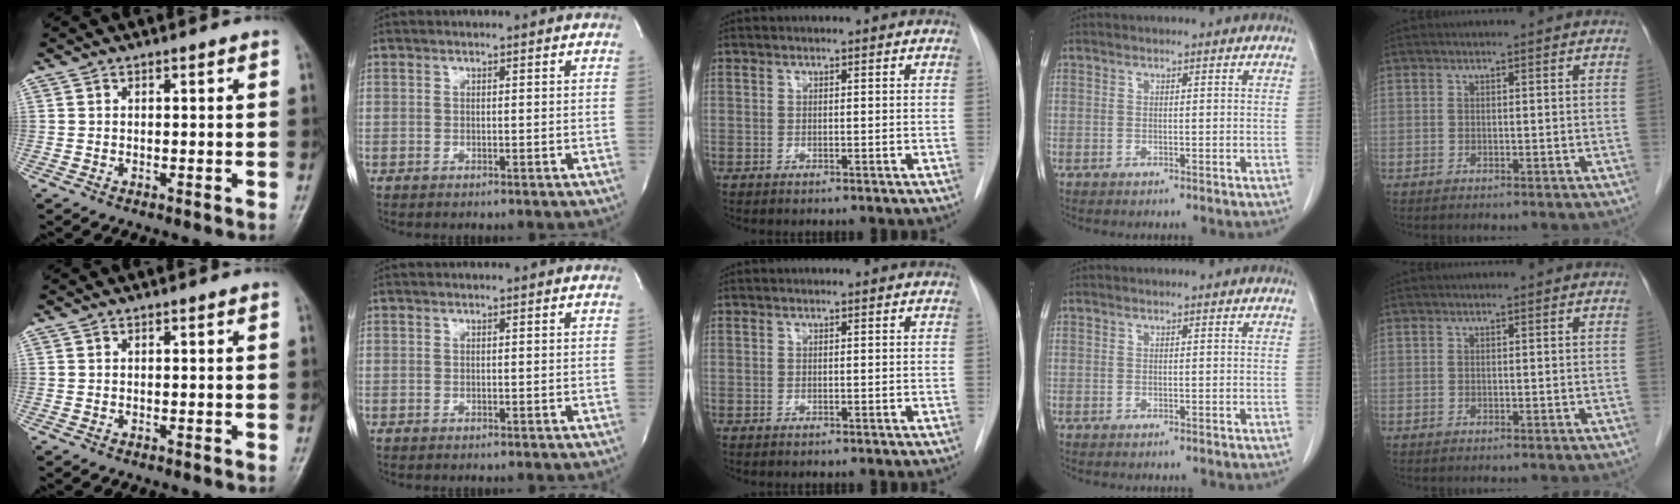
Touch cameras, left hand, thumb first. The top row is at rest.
{}